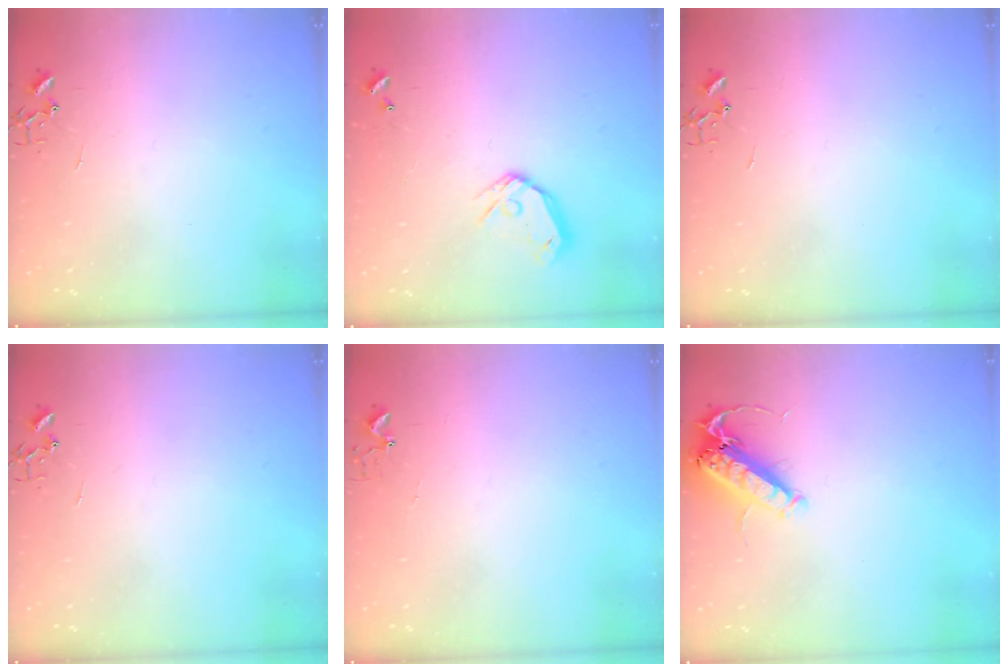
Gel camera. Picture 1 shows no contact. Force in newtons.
{"total": 10.4, "press": 10.2, "slide": 1.6}
{"total": 0.0}
{"total": 0.0}
{"total": 3.7, "press": 3.7, "slide": 0.2}
{"total": 14.4, "press": 14.2, "slide": 2.0}